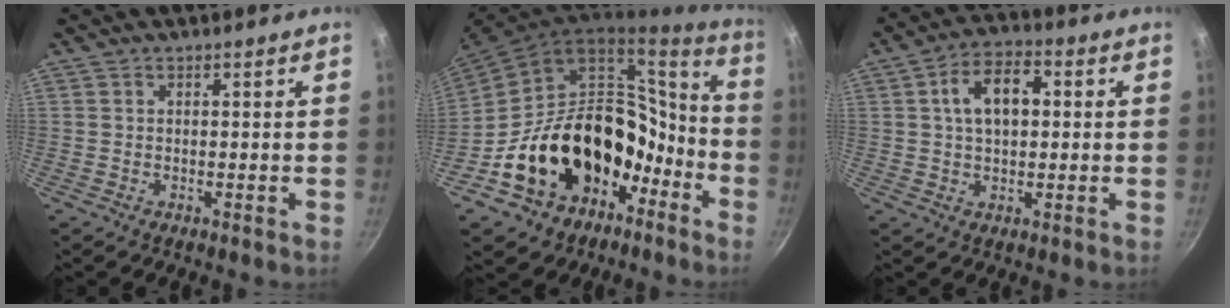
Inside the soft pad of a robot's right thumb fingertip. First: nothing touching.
{"total": 27.3, "force": [-9.9, 19.9, 15.9], "torque": [-0.227, 0.107, -0.138]}
{"total": 9.3, "force": [1.6, 5.5, 7.3], "torque": [-0.102, 0.018, 0.020]}